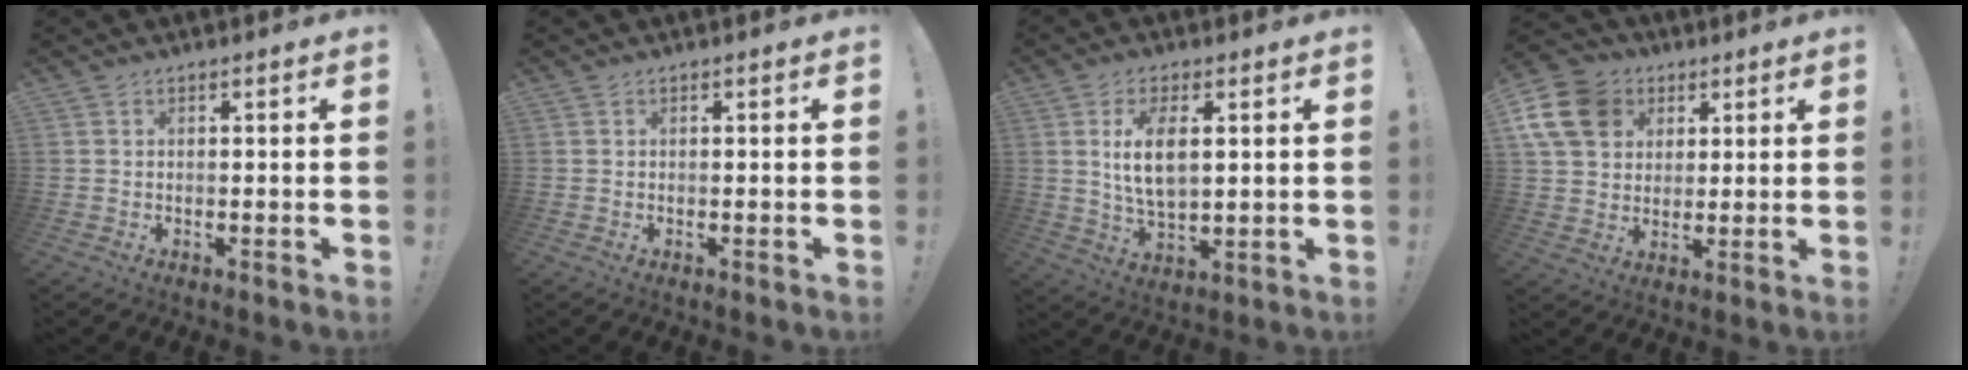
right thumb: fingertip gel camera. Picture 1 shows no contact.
{"total": 0.0}
{"total": 9.2, "force": [2.2, 4.4, 7.7], "torque": [-0.143, -0.011, 0.036]}
{"total": 15.0, "force": [5.4, 12.2, 7.0], "torque": [-0.112, -0.023, 0.109]}